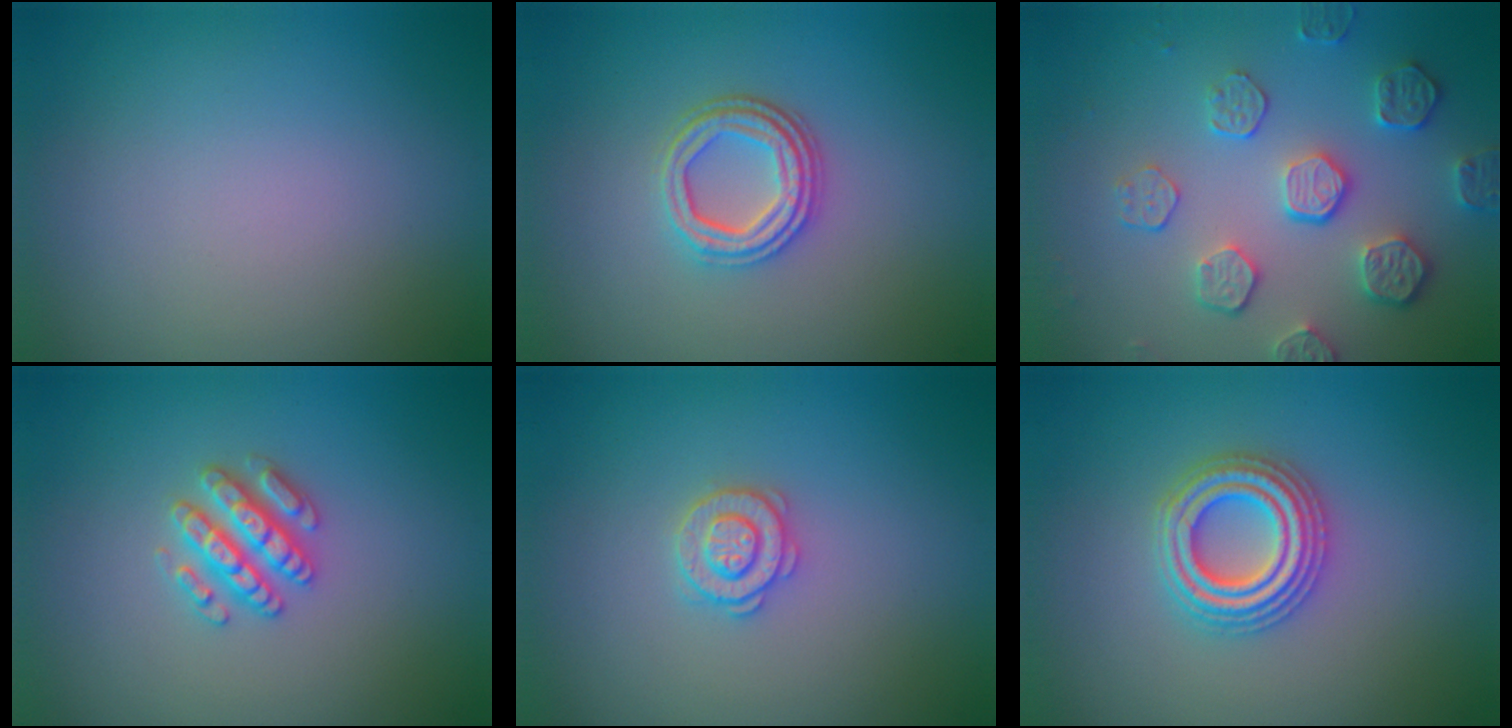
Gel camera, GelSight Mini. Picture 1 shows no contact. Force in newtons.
{"total": 3.6, "press": 3.0, "slide": 2.0}
{"total": 4.2, "press": 3.9, "slide": 1.6}
{"total": 3.0, "press": 2.9, "slide": 0.6}
{"total": 2.6, "press": 2.5, "slide": 0.5}
{"total": 4.4, "press": 4.4, "slide": 0.7}